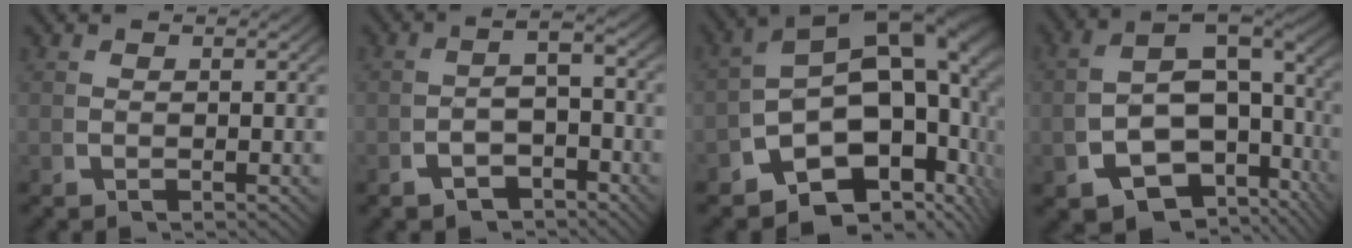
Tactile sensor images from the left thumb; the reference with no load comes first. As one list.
[{"total": 3.6, "force": [-1.9, 1.9, 2.4], "torque": [-0.031, -0.004, -0.031]}, {"total": 17.4, "force": [0.4, 11.1, 13.4], "torque": [-0.197, 0.003, -0.014]}, {"total": 15.1, "force": [-2.5, 10.8, 10.2], "torque": [-0.197, -0.042, -0.033]}]